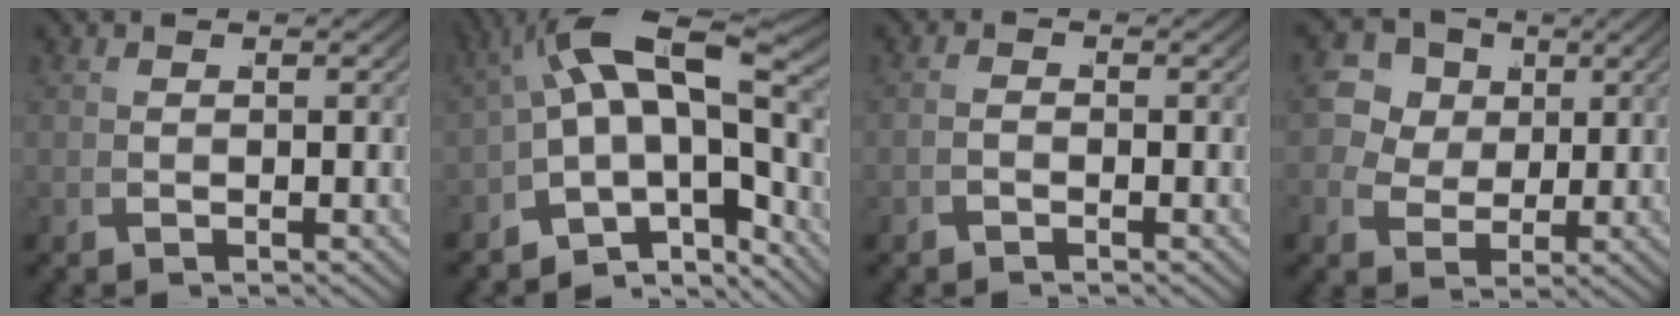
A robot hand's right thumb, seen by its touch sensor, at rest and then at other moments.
{"total": 12.0, "force": [-2.0, 7.6, 9.1], "torque": [-0.167, -0.040, -0.019]}
{"total": 0.7, "force": [-0.7, 0.1, 0.0], "torque": [0.005, 0.001, -0.017]}
{"total": 9.7, "force": [2.3, 8.2, 4.8], "torque": [-0.102, -0.014, 0.032]}